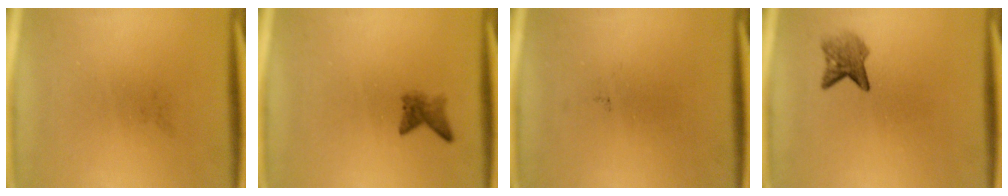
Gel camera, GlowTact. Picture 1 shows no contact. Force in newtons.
{"total": 1.9}
{"total": 0.0}
{"total": 2.9}